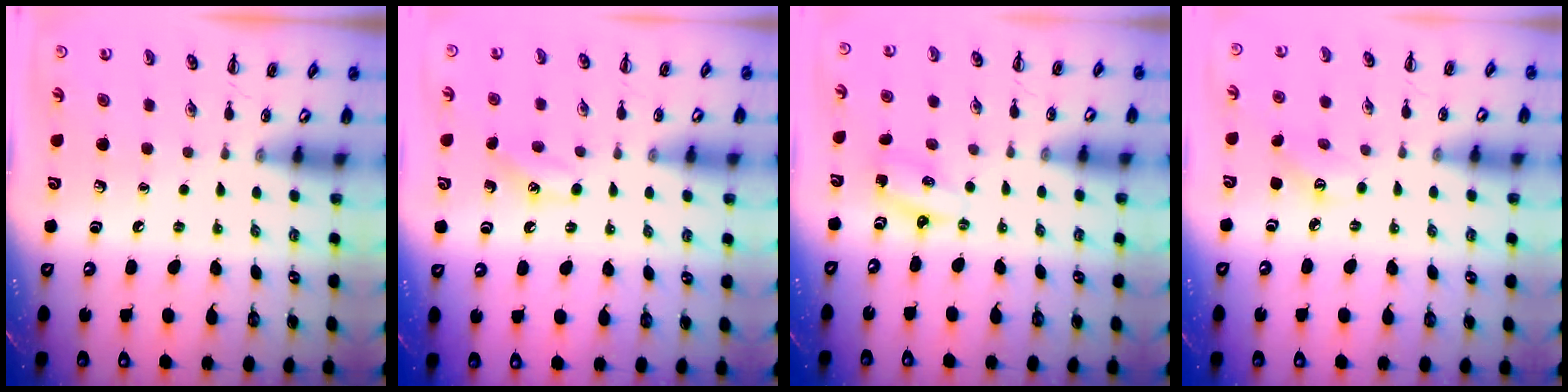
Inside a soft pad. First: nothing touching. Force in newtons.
{"total": 7.5, "press": 7.2, "slide": 1.9}
{"total": 2.1, "press": 2.1, "slide": 0.6}
{"total": 3.5, "press": 3.4, "slide": 0.7}